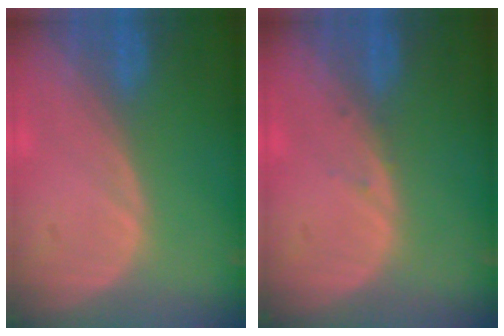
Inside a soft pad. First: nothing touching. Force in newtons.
{"total": 0.7, "press": 0.4, "slide": 0.5}